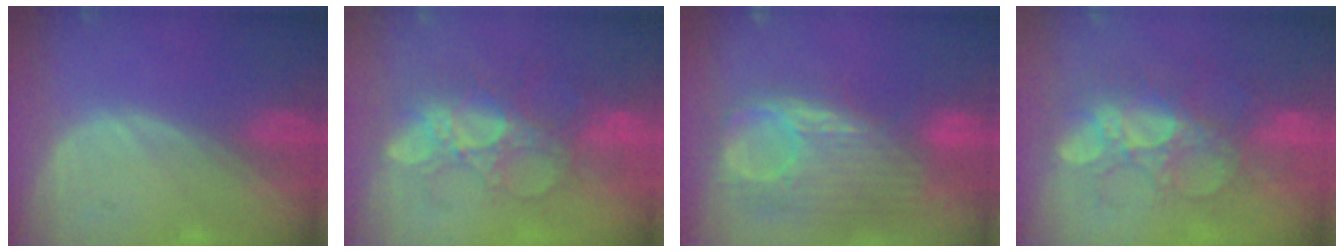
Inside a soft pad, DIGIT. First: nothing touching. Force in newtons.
{"total": 8.7, "press": 8.4, "slide": 2.4}
{"total": 11.9, "press": 10.4, "slide": 5.8}
{"total": 9.0, "press": 8.6, "slide": 2.5}